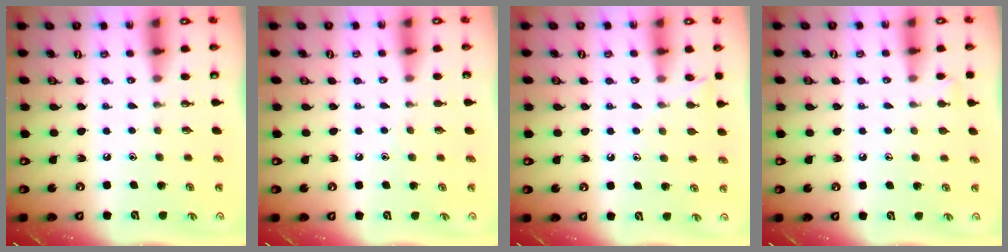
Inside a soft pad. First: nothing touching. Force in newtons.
{"total": 2.9, "press": 2.9, "slide": 0.3}
{"total": 5.7, "press": 5.6, "slide": 0.6}
{"total": 3.5, "press": 3.5, "slide": 0.5}